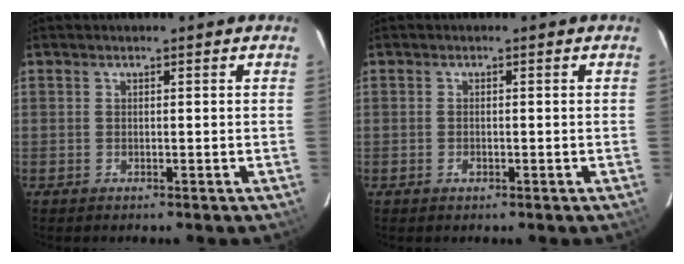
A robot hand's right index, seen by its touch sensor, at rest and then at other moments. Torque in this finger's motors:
{"motor_torque": [0.19, 0.13, -0.01, 0.02]}